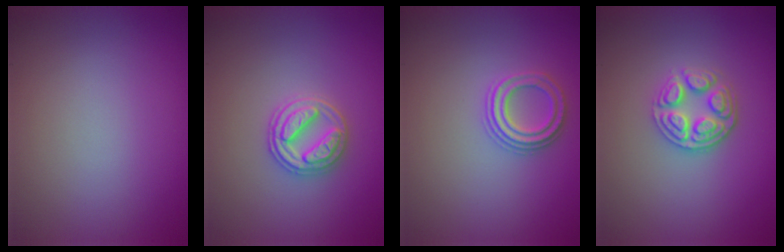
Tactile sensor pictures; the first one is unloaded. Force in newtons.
{"total": 3.1, "press": 2.9, "slide": 1.0}
{"total": 2.3, "press": 2.3, "slide": 0.3}
{"total": 3.7, "press": 3.1, "slide": 2.2}